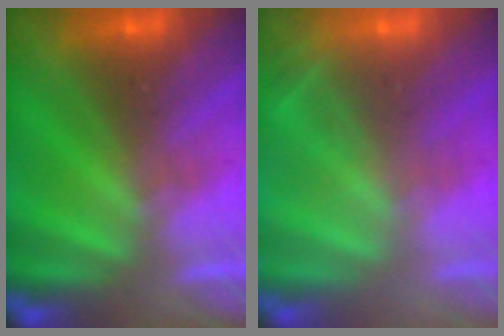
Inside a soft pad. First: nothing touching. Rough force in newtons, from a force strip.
{"total": 2.0}